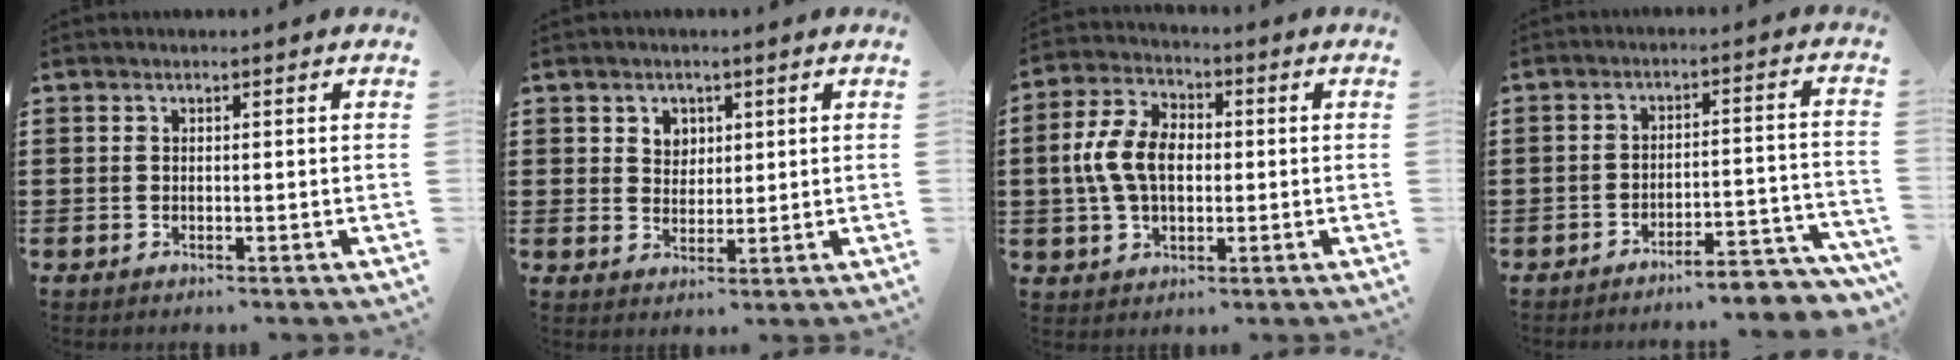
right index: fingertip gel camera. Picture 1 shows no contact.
{"total": 2.8, "force": [1.5, 2.4, 0.6], "torque": [-0.021, 0.011, 0.026]}
{"total": 8.6, "force": [-0.2, 5.7, 6.5], "torque": [-0.159, 0.009, -0.011]}
{"total": 4.8, "force": [-4.5, 0.1, 1.5], "torque": [-0.027, -0.007, -0.091]}